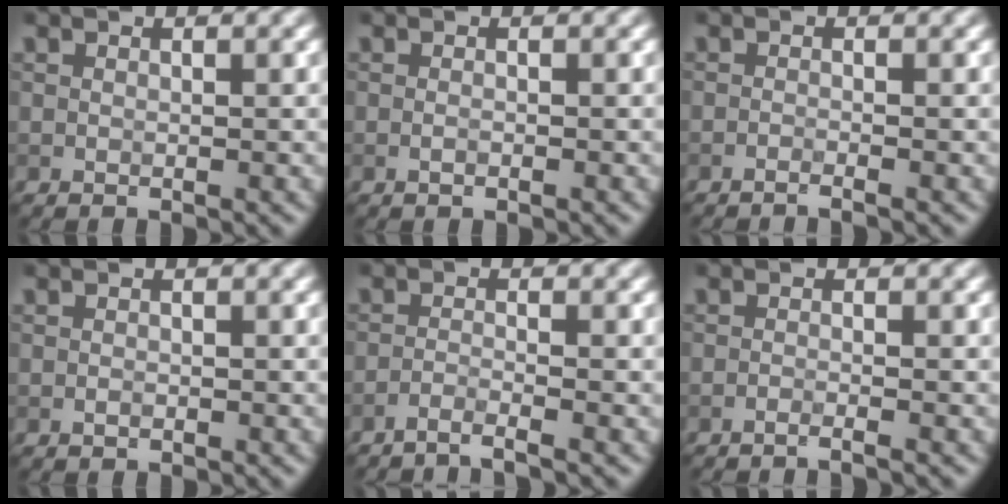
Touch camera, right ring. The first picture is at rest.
{"total": 0.6, "force": [-0.2, 0.2, 0.5], "torque": [-0.013, -0.002, -0.006]}
{"total": 1.1, "force": [-0.8, 0.1, 0.7], "torque": [-0.012, -0.001, -0.021]}
{"total": 0.5, "force": [-0.2, 0.3, 0.3], "torque": [-0.007, 0.000, -0.004]}
{"total": 1.7, "force": [-1.3, 0.1, 1.1], "torque": [-0.015, 0.000, -0.039]}
{"total": 1.3, "force": [-0.9, 0.1, 0.9], "torque": [-0.012, -0.001, -0.025]}